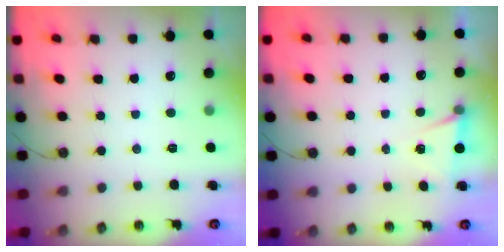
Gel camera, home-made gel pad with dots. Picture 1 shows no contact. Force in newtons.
{"total": 4.6, "press": 1.6, "slide": 4.3}